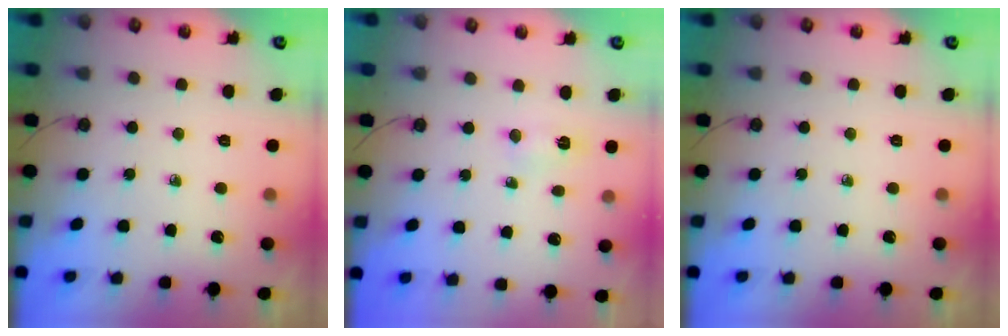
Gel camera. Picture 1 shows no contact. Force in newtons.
{"total": 3.6, "press": 3.6, "slide": 0.4}
{"total": 0.0}